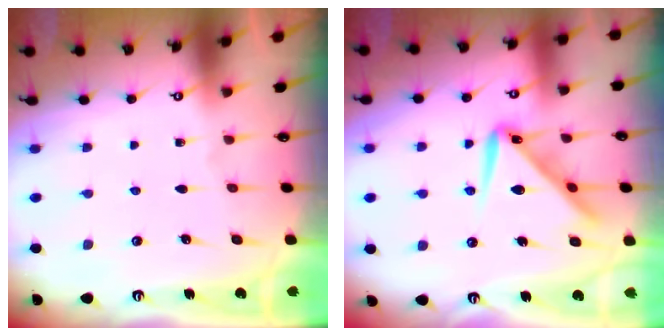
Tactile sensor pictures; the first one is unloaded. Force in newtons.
{"total": 13.5, "press": 13.5, "slide": 0.7}